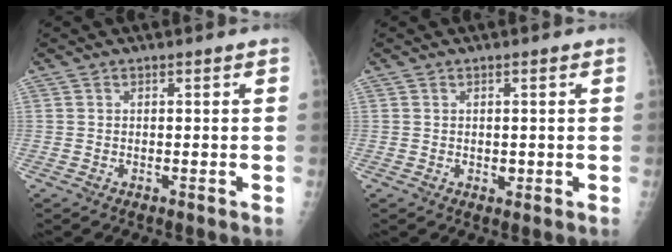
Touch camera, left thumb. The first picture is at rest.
{"total": 1.2, "force": [0.0, 0.9, 0.8], "torque": [-0.005, 0.000, 0.002]}